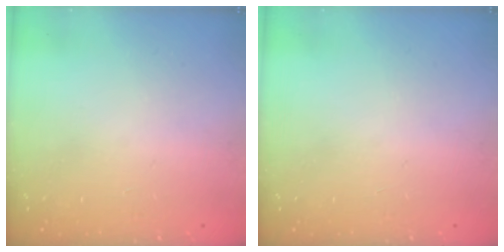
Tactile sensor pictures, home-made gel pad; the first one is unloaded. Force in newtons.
{"total": 1.0, "press": 0.0, "slide": 1.0}